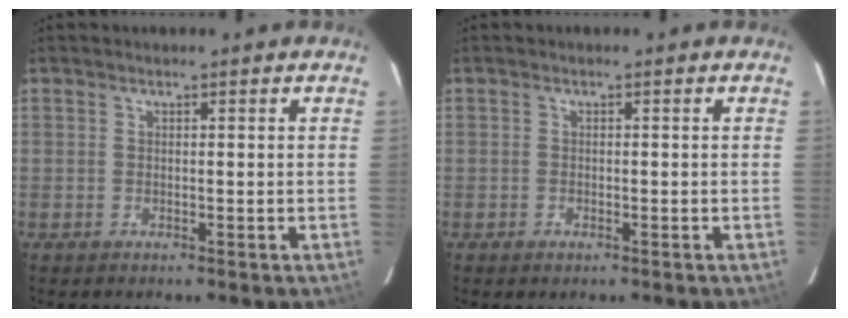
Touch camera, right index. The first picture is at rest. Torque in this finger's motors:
{"motor_torque": [0.30, -0.30, 0.04, 0.00]}